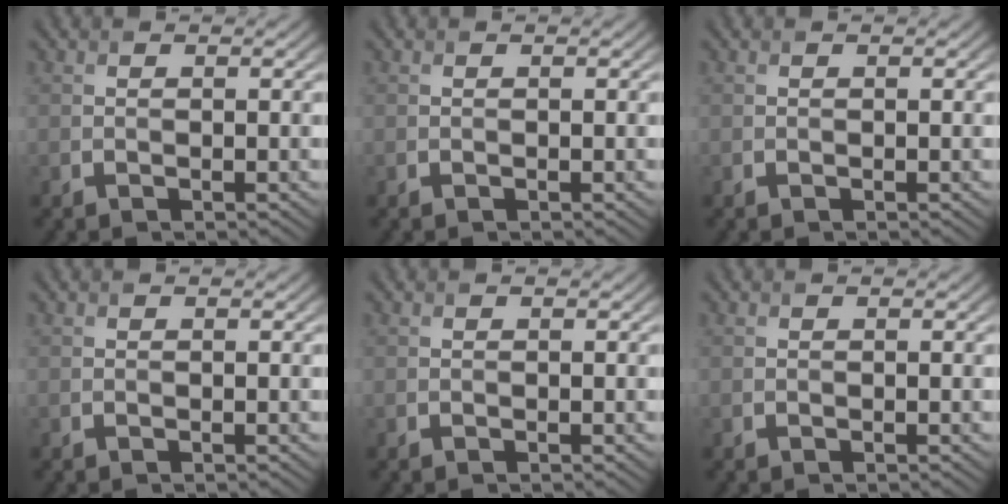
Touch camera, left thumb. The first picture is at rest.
{"total": 0.0}
{"total": 0.0}
{"total": 0.0}
{"total": 0.0}
{"total": 0.0}